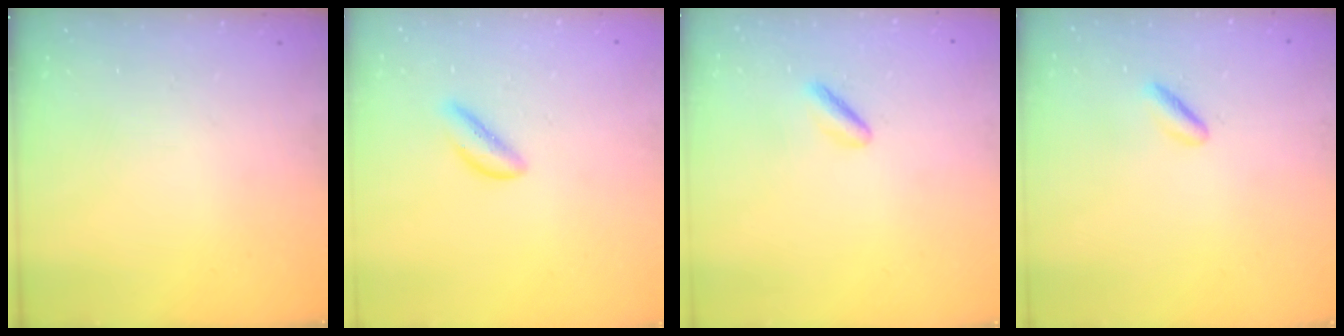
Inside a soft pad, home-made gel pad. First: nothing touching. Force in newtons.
{"total": 2.7, "press": 2.6, "slide": 0.8}
{"total": 2.1, "press": 2.0, "slide": 0.6}
{"total": 1.7, "press": 1.3, "slide": 1.1}